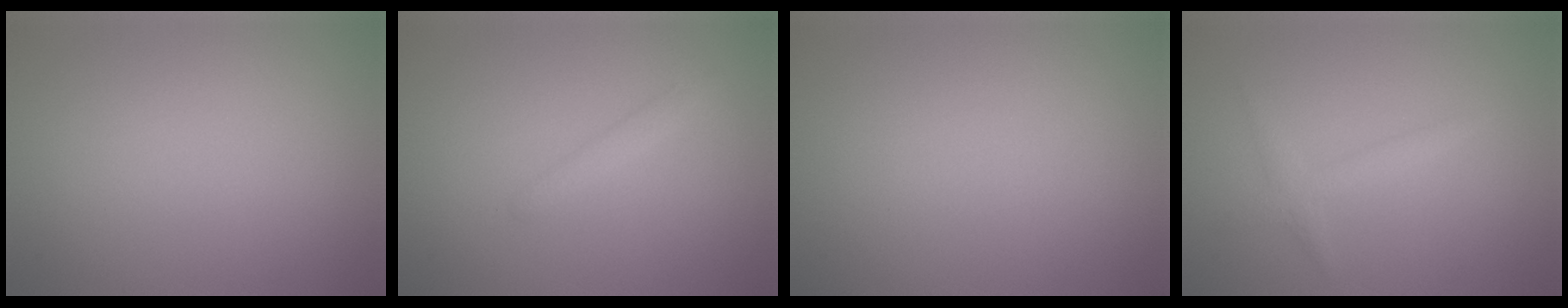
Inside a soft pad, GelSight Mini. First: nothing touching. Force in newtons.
{"total": 1.3, "press": 1.3, "slide": 0.1}
{"total": 0.0}
{"total": 1.5, "press": 1.5, "slide": 0.1}